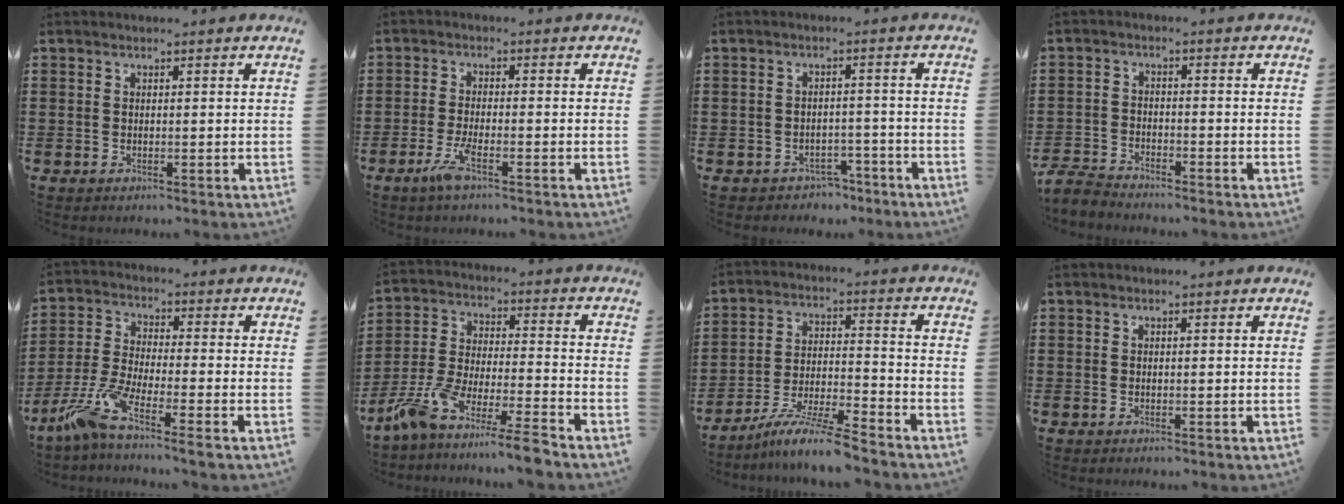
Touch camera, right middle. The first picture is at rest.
{"total": 3.8, "force": [-2.2, 0.4, 3.1], "torque": [-0.073, -0.009, -0.043]}
{"total": 2.5, "force": [-2.4, 0.8, 0.0], "torque": [-0.010, 0.002, -0.051]}
{"total": 3.2, "force": [-3.1, 0.5, 0.5], "torque": [-0.027, -0.003, -0.069]}
{"total": 7.0, "force": [-5.1, 0.9, 4.7], "torque": [-0.119, -0.015, -0.104]}
{"total": 8.9, "force": [-8.1, -0.7, 3.7], "torque": [-0.078, -0.003, -0.164]}
{"total": 8.2, "force": [-7.1, -0.2, 4.1], "torque": [-0.081, -0.006, -0.136]}
{"total": 0.0}